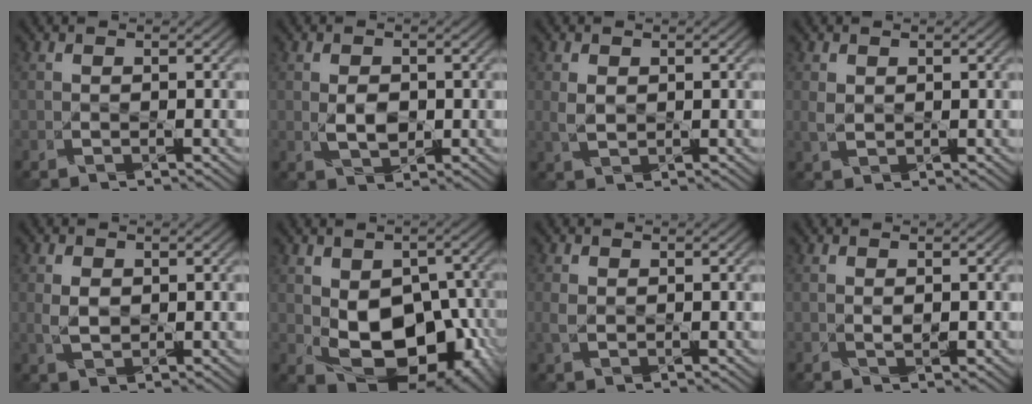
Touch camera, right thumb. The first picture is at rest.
{"total": 2.7, "force": [0.1, 1.6, 2.1], "torque": [-0.049, -0.003, 0.002]}
{"total": 1.9, "force": [0.7, 1.1, 1.3], "torque": [-0.043, 0.000, 0.011]}
{"total": 1.4, "force": [0.7, 0.9, 0.8], "torque": [-0.032, 0.001, 0.012]}
{"total": 2.1, "force": [0.5, 1.3, 1.6], "torque": [-0.048, 0.000, 0.008]}
{"total": 13.4, "force": [-2.3, 9.3, 9.3], "torque": [-0.132, -0.024, -0.028]}
{"total": 1.2, "force": [0.4, 0.7, 0.8], "torque": [-0.033, 0.002, 0.005]}
{"total": 1.4, "force": [0.2, 0.5, 1.3], "torque": [-0.030, -0.004, 0.005]}